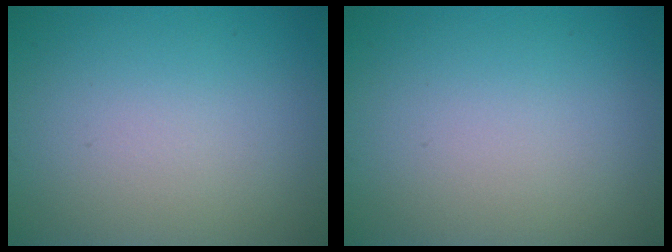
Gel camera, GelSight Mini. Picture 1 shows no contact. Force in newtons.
{"total": 0.0}